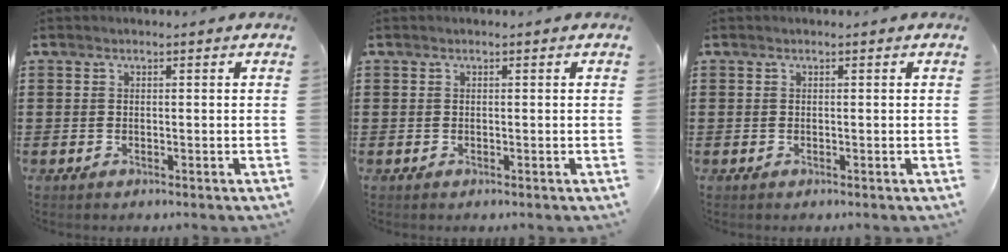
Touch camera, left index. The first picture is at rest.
{"total": 0.0}
{"total": 0.0}